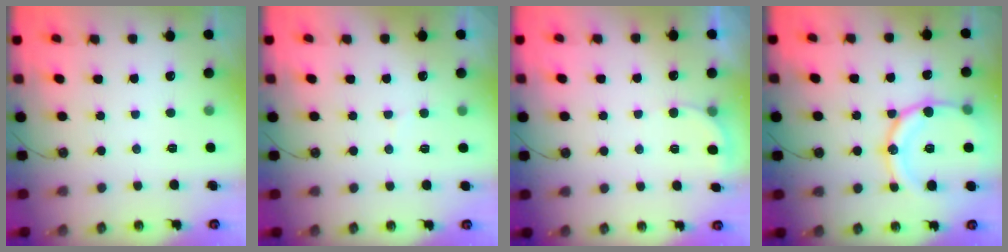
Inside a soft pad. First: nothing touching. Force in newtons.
{"total": 3.9, "press": 3.5, "slide": 1.7}
{"total": 3.8, "press": 3.7, "slide": 0.7}
{"total": 18.2, "press": 17.9, "slide": 3.3}